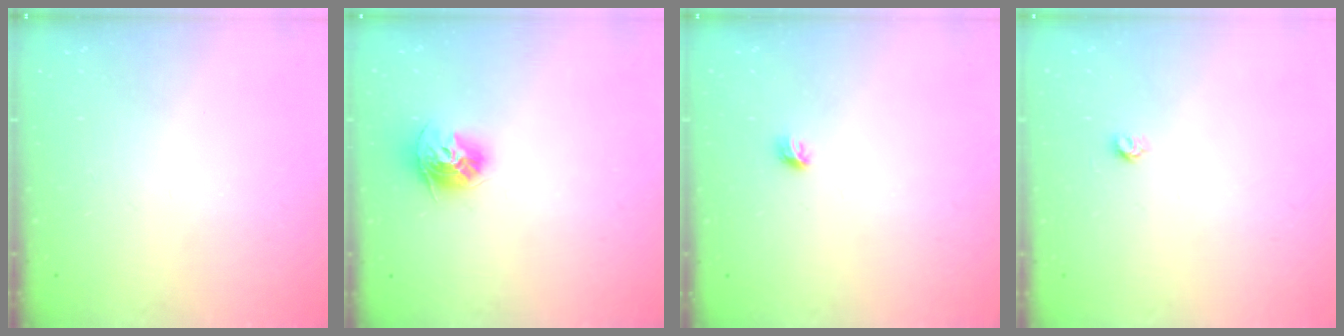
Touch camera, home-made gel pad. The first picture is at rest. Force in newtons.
{"total": 10.6, "press": 10.6, "slide": 1.0}
{"total": 3.9, "press": 3.8, "slide": 0.9}
{"total": 3.4, "press": 3.4, "slide": 0.2}